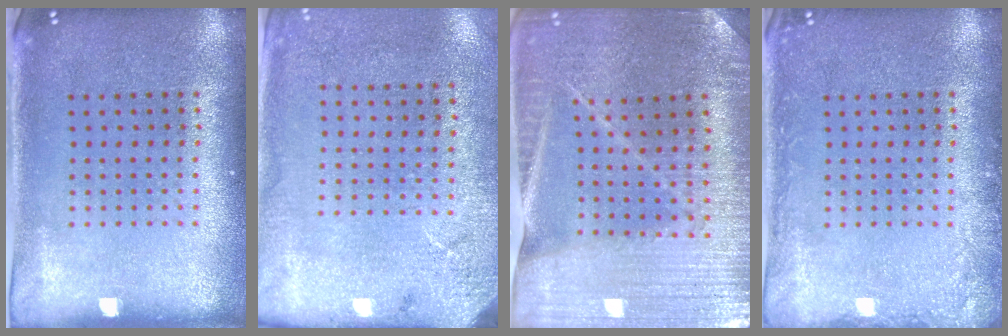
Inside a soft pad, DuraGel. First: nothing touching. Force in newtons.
{"total": 2.6, "press": 2.1, "slide": 1.5}
{"total": 3.0, "press": 3.0, "slide": 0.3}
{"total": 1.6, "press": 1.6, "slide": 0.3}